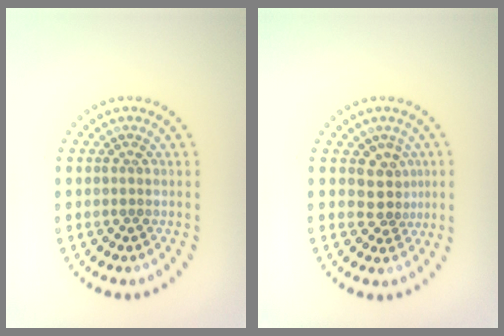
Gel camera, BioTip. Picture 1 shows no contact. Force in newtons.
{"total": 2.5, "press": 1.9, "slide": 1.6}